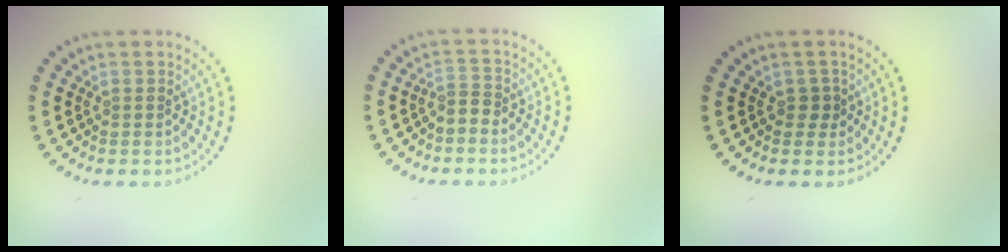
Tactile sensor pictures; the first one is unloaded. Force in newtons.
{"total": 1.6, "press": 1.2, "slide": 1.1}
{"total": 1.2, "press": 0.9, "slide": 0.8}